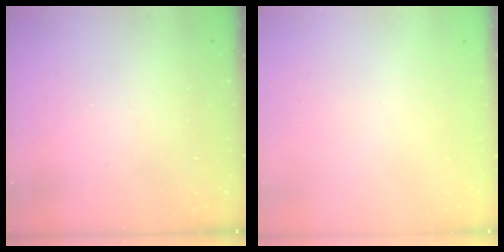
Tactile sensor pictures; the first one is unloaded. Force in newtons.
{"total": 0.0}